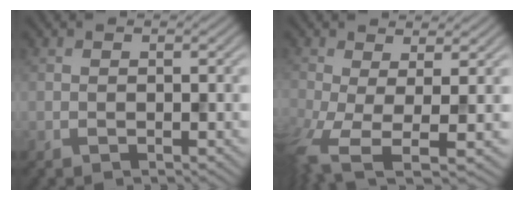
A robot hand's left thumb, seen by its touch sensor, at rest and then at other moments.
{"total": 6.0, "force": [-1.7, 2.2, 5.4], "torque": [-0.123, -0.026, -0.028]}